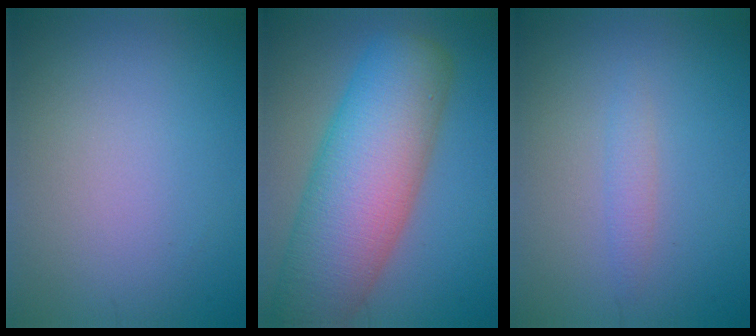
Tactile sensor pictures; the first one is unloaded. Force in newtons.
{"total": 11.3, "press": 11.3, "slide": 0.6}
{"total": 1.2, "press": 1.2, "slide": 0.0}